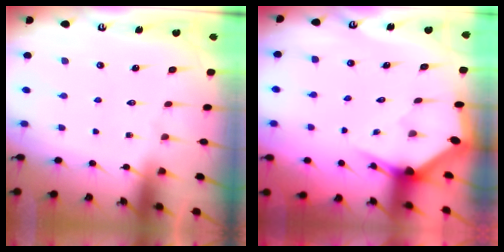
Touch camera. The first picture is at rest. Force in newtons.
{"total": 3.0, "press": 3.0, "slide": 0.1}